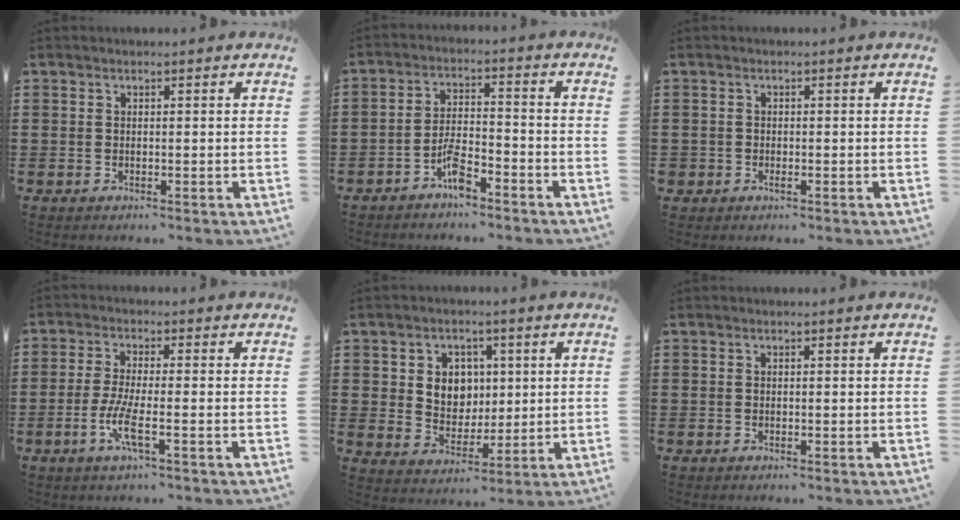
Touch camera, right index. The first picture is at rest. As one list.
[{"total": 4.9, "force": [-3.6, 1.4, 3.1], "torque": [-0.067, 0.007, -0.071]}, {"total": 0.9, "force": [-0.6, 0.6, 0.3], "torque": [-0.007, 0.000, -0.013]}, {"total": 5.3, "force": [-2.0, 0.8, 4.9], "torque": [-0.109, -0.013, -0.043]}, {"total": 5.7, "force": [1.5, 5.2, 2.0], "torque": [-0.047, 0.010, 0.023]}, {"total": 0.0}]